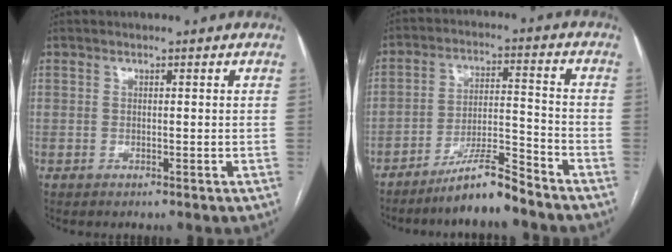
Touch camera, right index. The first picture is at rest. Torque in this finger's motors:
{"motor_torque": [-0.22, -0.12, -0.32, -0.12]}